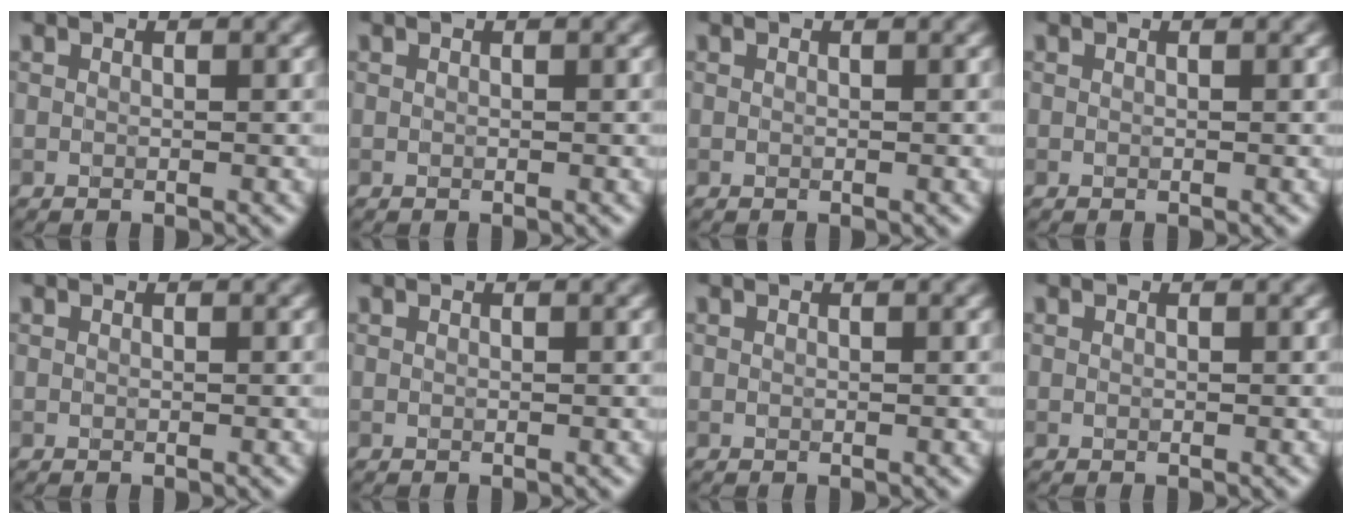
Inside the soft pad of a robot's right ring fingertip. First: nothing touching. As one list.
[{"total": 0.0}, {"total": 0.0}, {"total": 0.0}, {"total": 0.0}, {"total": 0.0}, {"total": 0.0}, {"total": 0.0}]